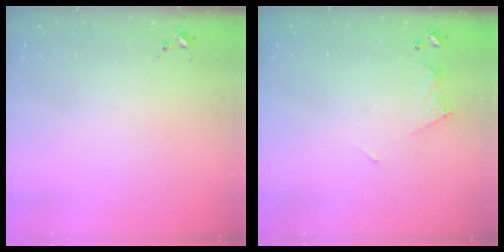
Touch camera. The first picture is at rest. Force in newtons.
{"total": 4.9, "press": 4.9, "slide": 0.5}